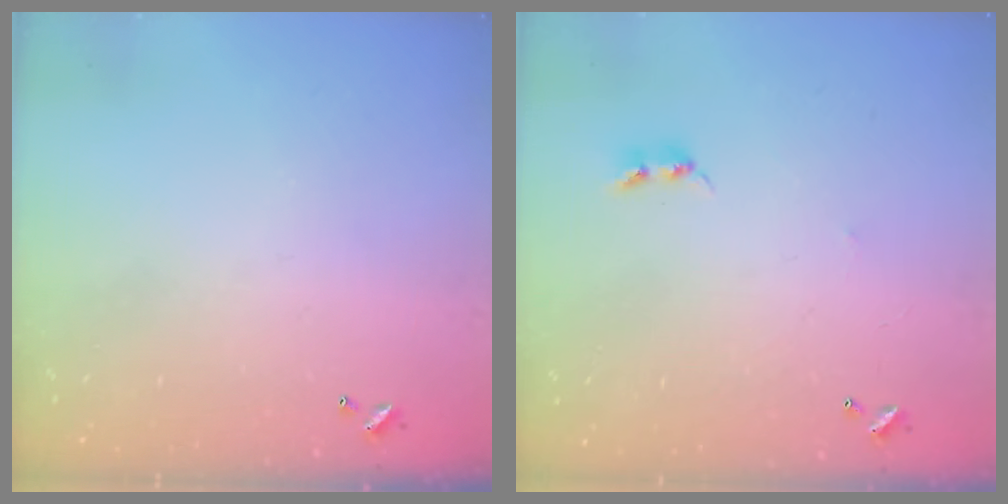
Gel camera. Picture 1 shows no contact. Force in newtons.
{"total": 2.2, "press": 2.2, "slide": 0.4}